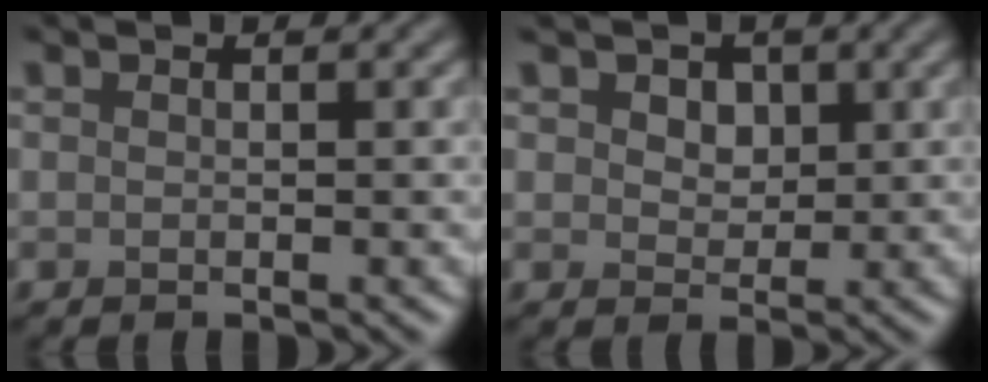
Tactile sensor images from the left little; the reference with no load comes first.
{"total": 3.7, "force": [1.7, 2.5, 2.0], "torque": [-0.044, 0.009, 0.016]}